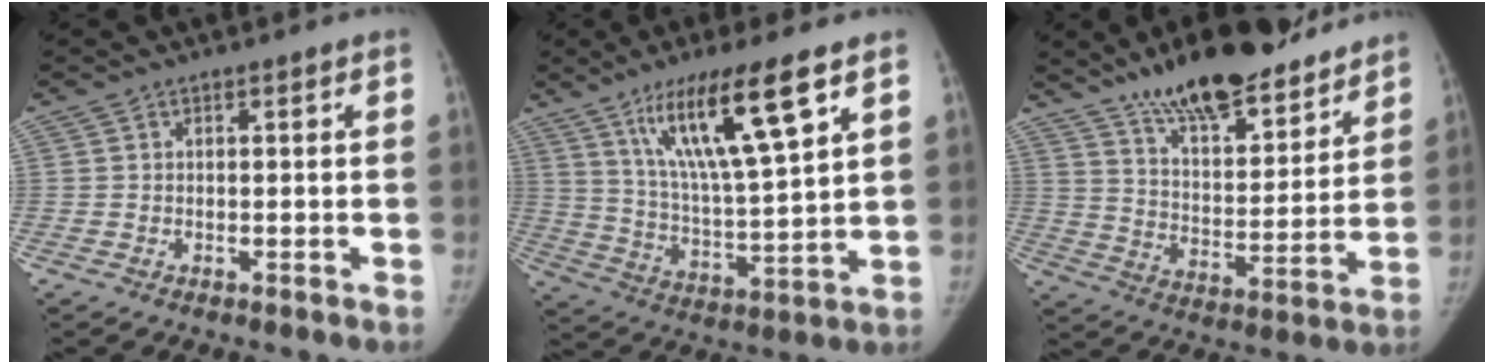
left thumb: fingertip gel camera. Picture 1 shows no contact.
{"total": 17.2, "force": [9.2, 2.7, 14.3], "torque": [-0.249, -0.041, 0.173]}
{"total": 21.0, "force": [16.4, 6.6, 11.4], "torque": [-0.138, -0.080, 0.264]}